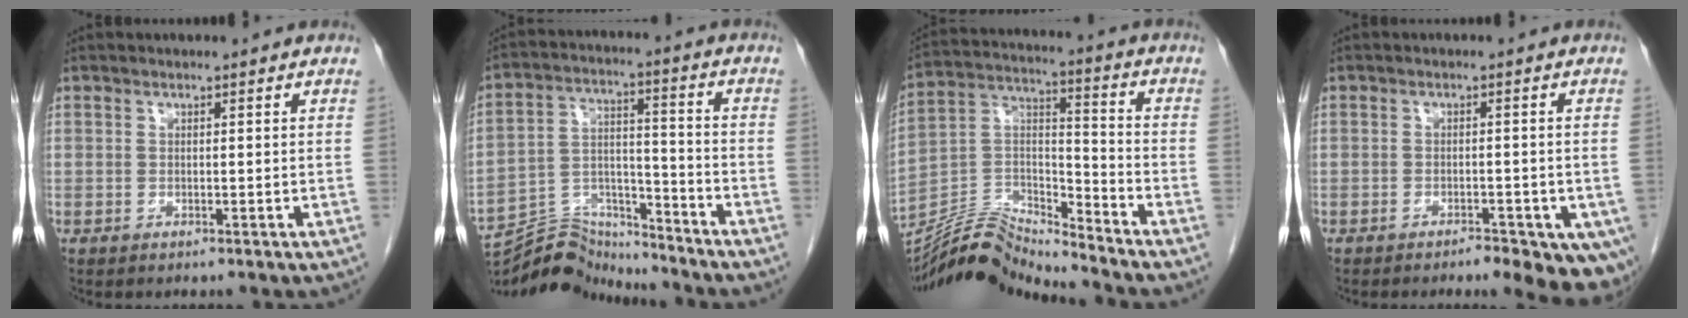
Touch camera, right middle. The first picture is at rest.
{"total": 12.5, "force": [-12.4, 1.3, 0.9], "torque": [-0.021, 0.027, -0.223]}
{"total": 12.3, "force": [-12.2, -0.7, 0.9], "torque": [-0.021, 0.049, -0.233]}
{"total": 10.4, "force": [-7.0, 3.8, 6.8], "torque": [-0.067, -0.004, -0.085]}